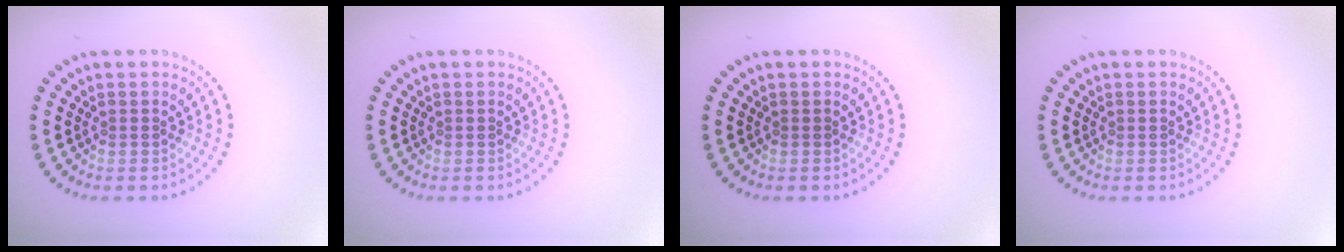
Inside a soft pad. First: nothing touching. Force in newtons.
{"total": 0.0}
{"total": 0.0}
{"total": 0.0}